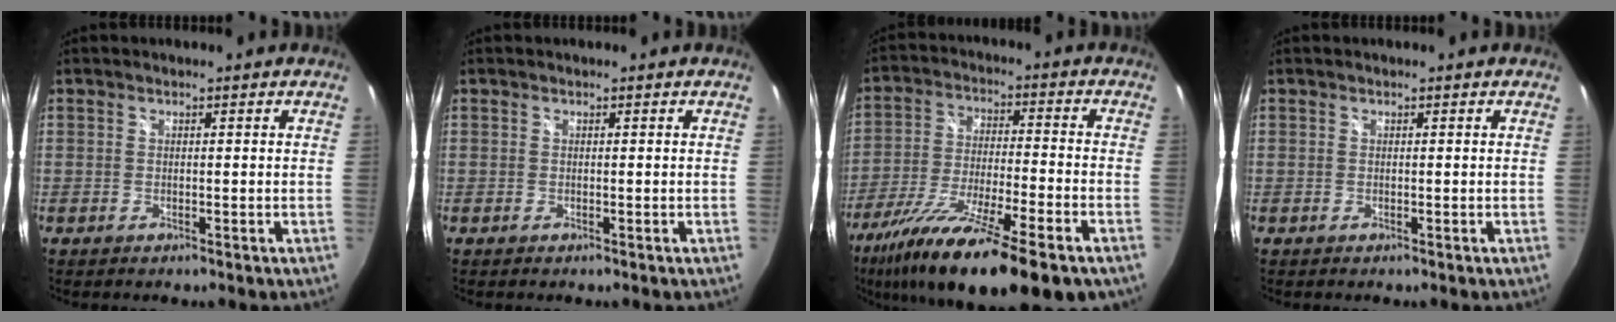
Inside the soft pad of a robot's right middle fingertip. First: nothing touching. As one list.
[{"total": 0.0}, {"total": 22.3, "force": [-15.2, 3.6, 15.9], "torque": [-0.291, -0.059, -0.256]}, {"total": 0.0}]